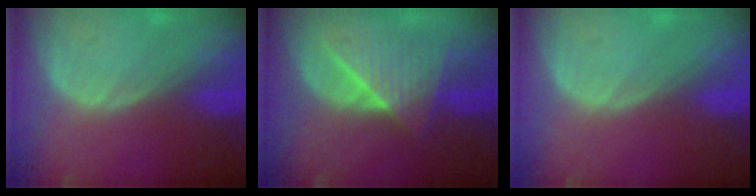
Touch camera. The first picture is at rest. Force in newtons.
{"total": 7.4, "press": 7.4, "slide": 0.5}
{"total": 0.0}